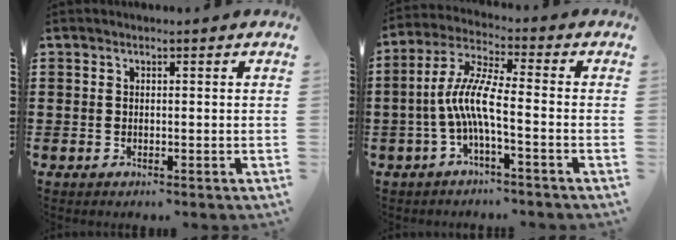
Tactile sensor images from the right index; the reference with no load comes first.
{"total": 7.7, "force": [-2.2, 1.1, 7.2], "torque": [-0.160, -0.008, -0.048]}